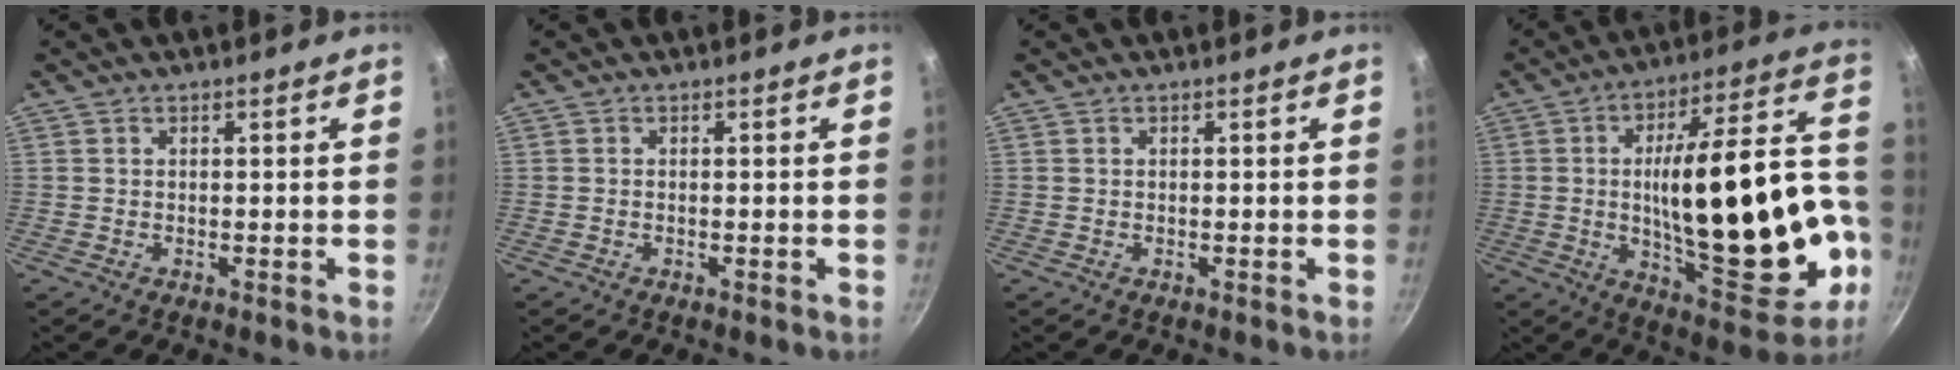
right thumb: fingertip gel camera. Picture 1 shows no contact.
{"total": 0.0}
{"total": 0.0}
{"total": 30.3, "force": [-4.2, 12.0, 27.5], "torque": [-0.390, 0.026, -0.036]}